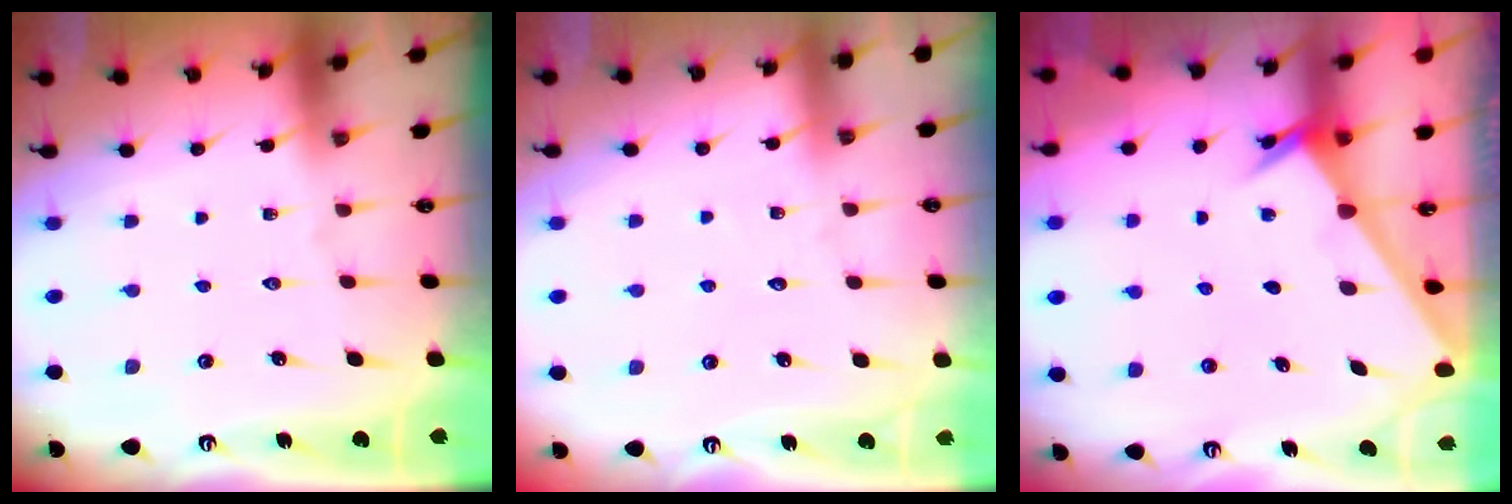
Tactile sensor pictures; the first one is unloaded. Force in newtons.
{"total": 2.7, "press": 2.7, "slide": 0.3}
{"total": 2.4, "press": 2.4, "slide": 0.2}